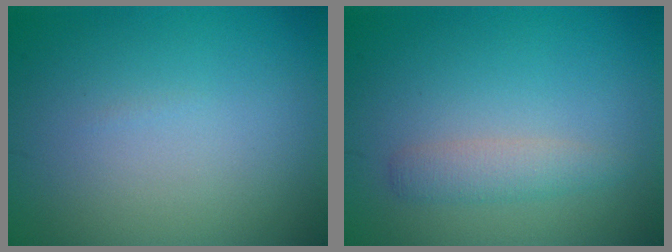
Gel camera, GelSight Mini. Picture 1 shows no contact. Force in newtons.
{"total": 1.9, "press": 1.9, "slide": 0.1}